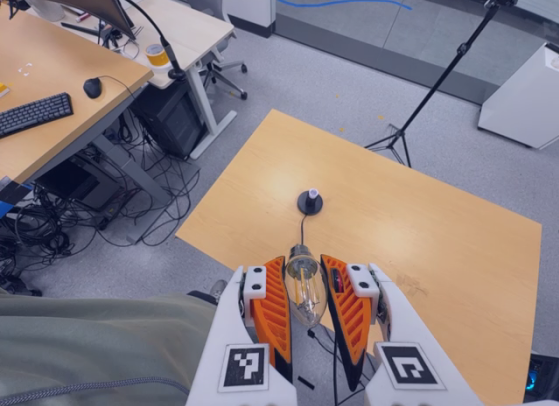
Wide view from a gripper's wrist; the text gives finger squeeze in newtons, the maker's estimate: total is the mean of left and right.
{"total": 20.8, "left": 22.6, "right": 19.1}